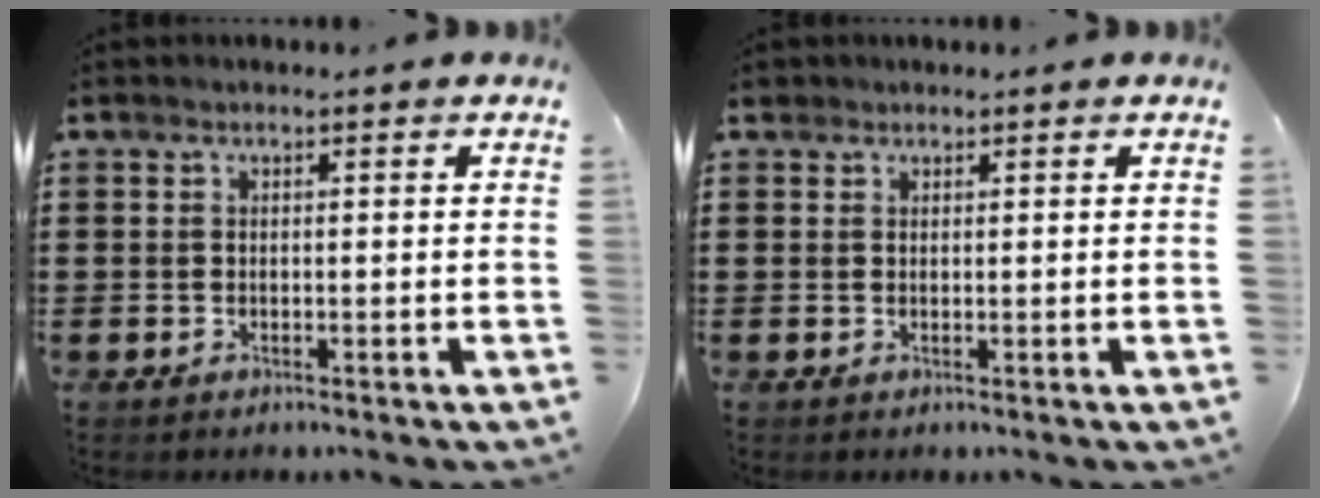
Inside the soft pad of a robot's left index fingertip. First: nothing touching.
{"total": 1.0, "force": [0.8, 0.6, 0.1], "torque": [-0.006, 0.005, 0.015]}